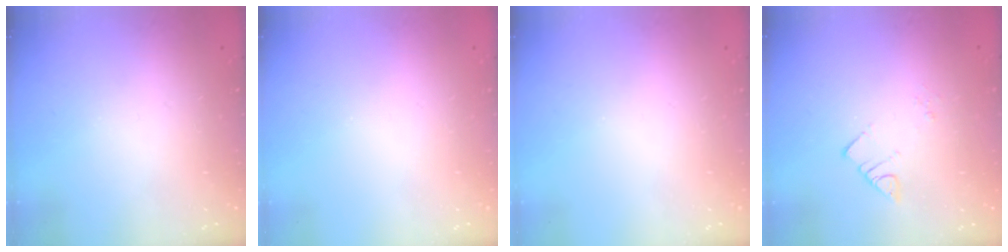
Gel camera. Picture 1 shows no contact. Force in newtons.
{"total": 0.0}
{"total": 0.0}
{"total": 2.6, "press": 2.6, "slide": 0.1}